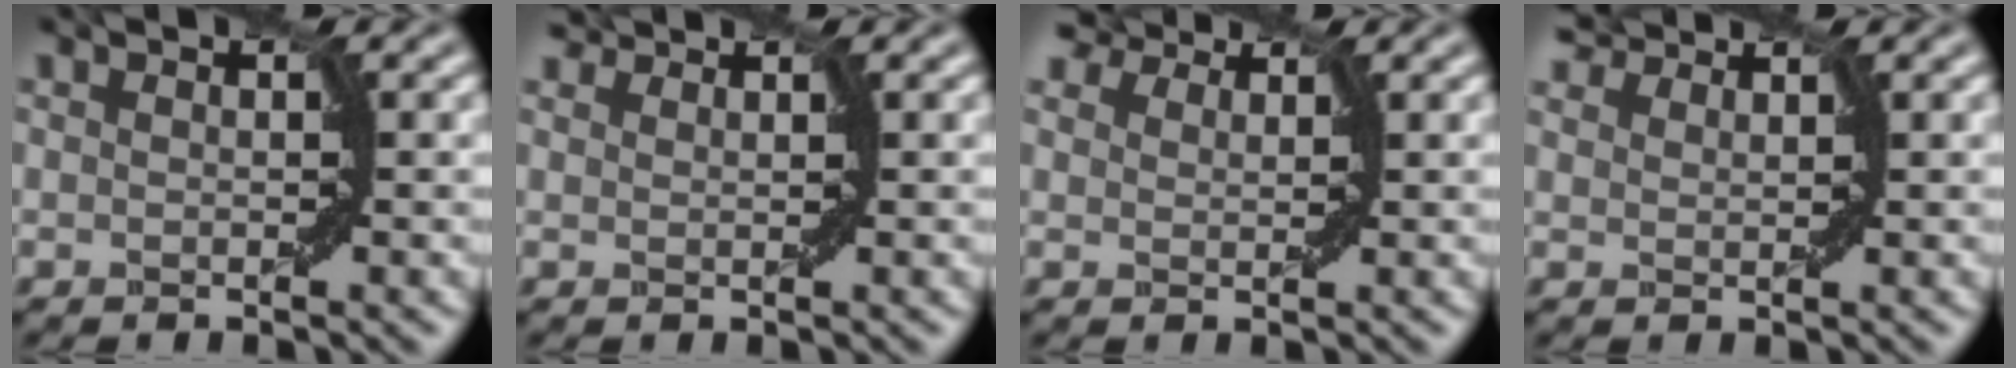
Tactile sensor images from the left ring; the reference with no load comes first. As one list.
[{"total": 1.5, "force": [1.5, 0.5, 0.2], "torque": [-0.008, 0.002, 0.023]}, {"total": 5.4, "force": [4.3, 2.4, 2.1], "torque": [-0.057, 0.010, 0.070]}, {"total": 3.2, "force": [2.9, 0.9, 0.8], "torque": [-0.022, 0.011, 0.048]}]